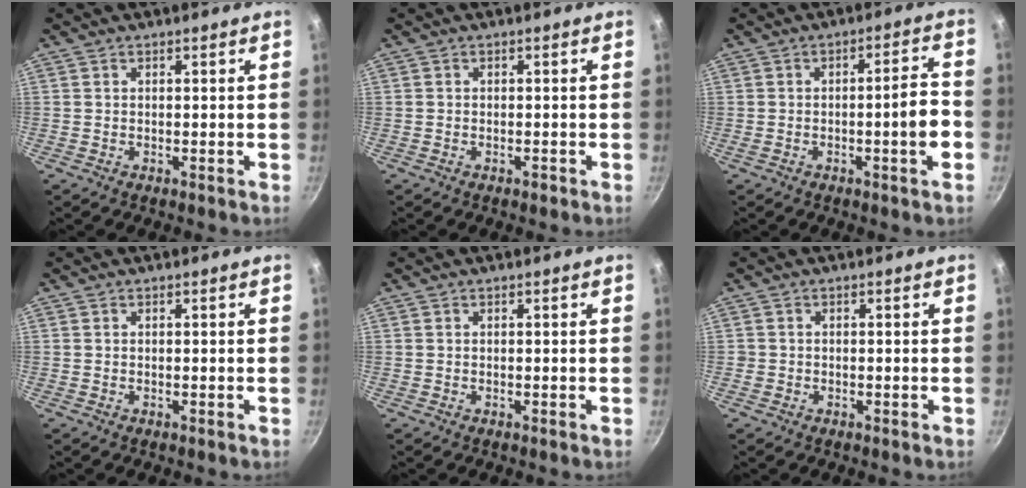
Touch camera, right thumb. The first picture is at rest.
{"total": 0.9, "force": [-0.6, 0.5, 0.5], "torque": [-0.011, 0.004, -0.008]}
{"total": 6.9, "force": [-2.0, 0.9, 6.6], "torque": [-0.088, 0.025, -0.026]}
{"total": 0.0}
{"total": 0.0}
{"total": 0.8, "force": [-0.3, 0.8, 0.1], "torque": [-0.001, 0.001, -0.006]}